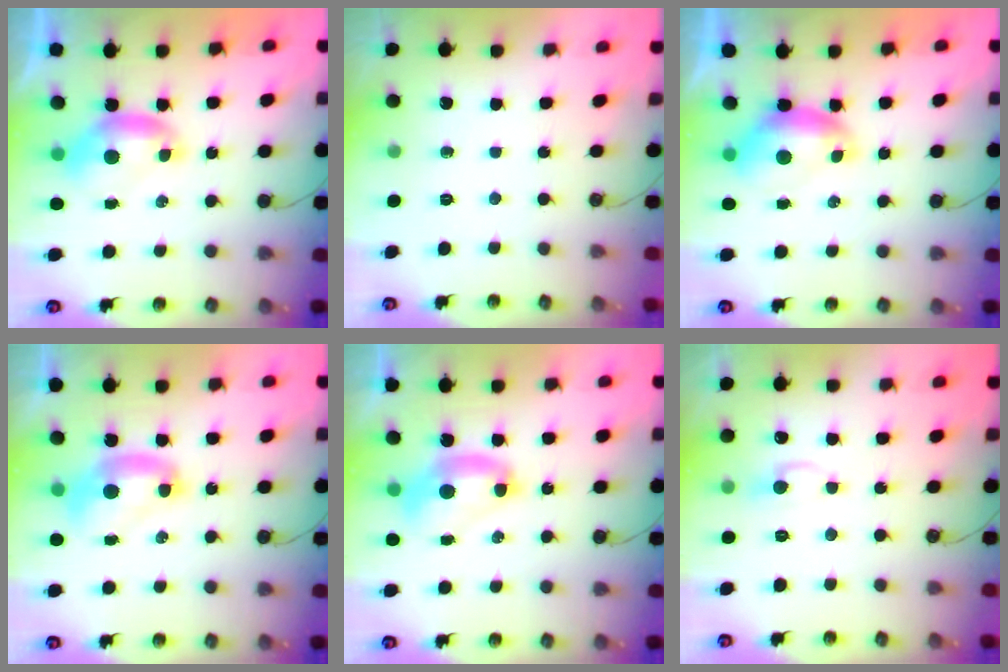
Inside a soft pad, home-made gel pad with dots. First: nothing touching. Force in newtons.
{"total": 0.0}
{"total": 0.0}
{"total": 2.1, "press": 2.1, "slide": 0.2}
{"total": 2.6, "press": 2.6, "slide": 0.1}
{"total": 1.0, "press": 0.9, "slide": 0.5}